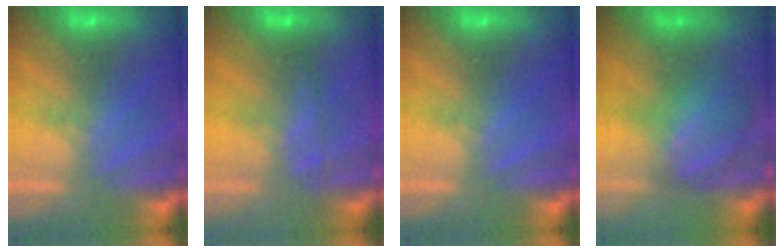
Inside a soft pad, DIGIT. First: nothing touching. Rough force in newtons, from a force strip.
{"total": 2.4}
{"total": 0.0}
{"total": 3.0}